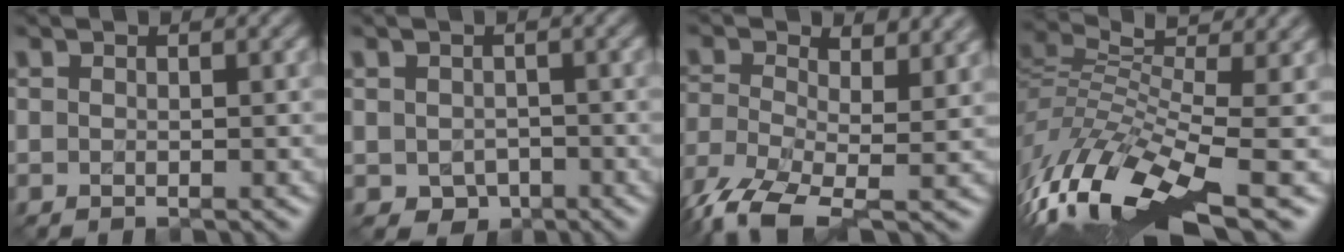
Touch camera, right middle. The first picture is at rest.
{"total": 1.8, "force": [-0.5, 1.6, 0.6], "torque": [-0.010, -0.003, -0.009]}
{"total": 7.3, "force": [-2.1, 3.7, 5.9], "torque": [-0.124, -0.012, -0.053]}
{"total": 11.4, "force": [-3.4, 4.1, 10.1], "torque": [-0.220, 0.017, -0.062]}